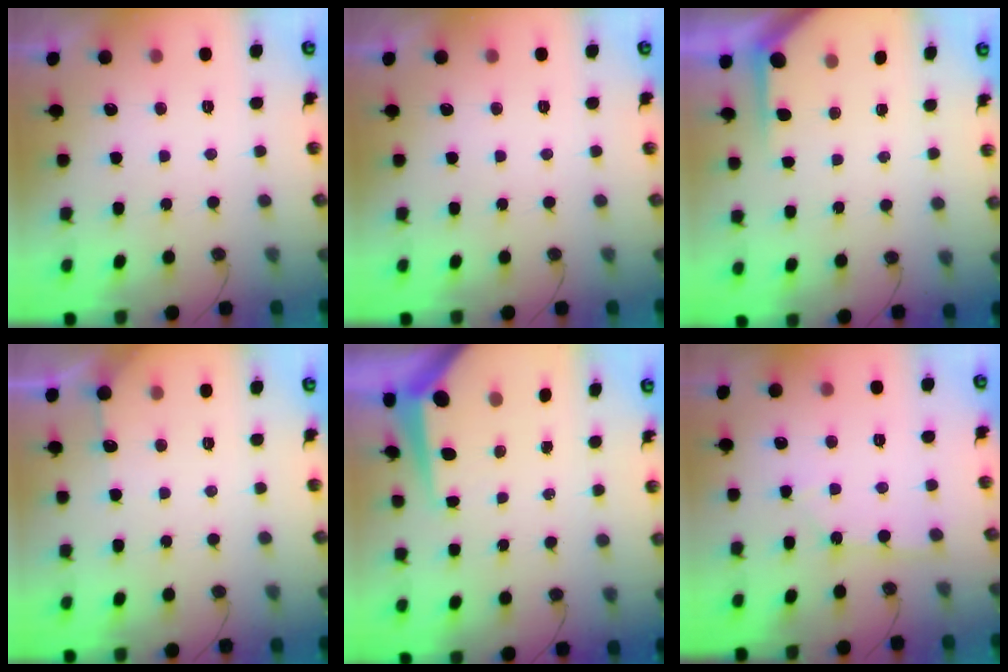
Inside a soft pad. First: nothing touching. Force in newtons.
{"total": 0.0}
{"total": 2.8, "press": 2.8, "slide": 0.2}
{"total": 3.4, "press": 3.4, "slide": 0.3}
{"total": 8.5, "press": 8.4, "slide": 0.7}
{"total": 1.5, "press": 1.5, "slide": 0.2}